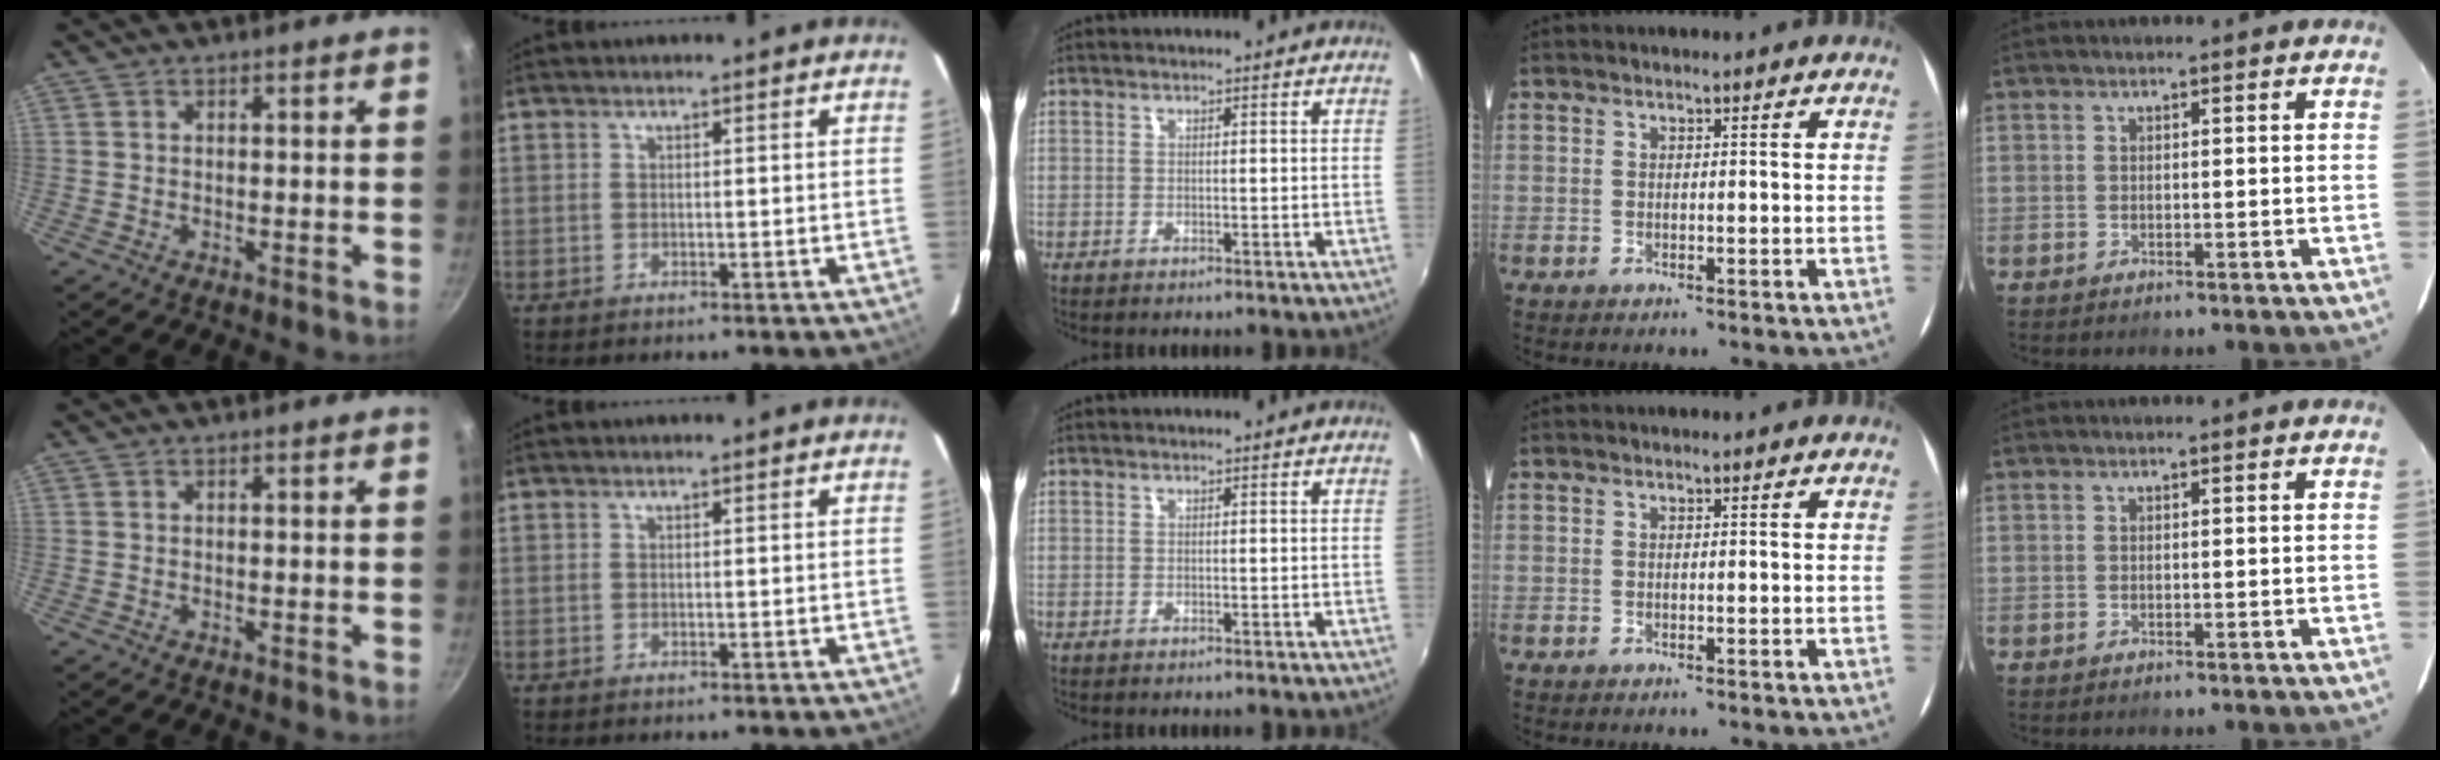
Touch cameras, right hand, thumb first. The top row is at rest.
{}